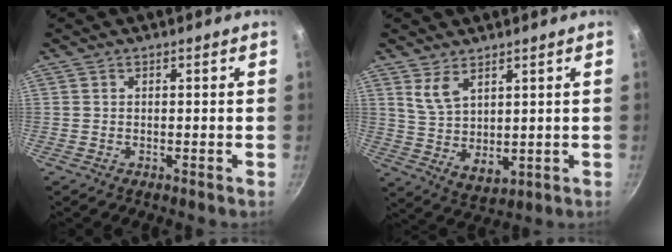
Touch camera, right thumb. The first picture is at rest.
{"total": 7.1, "force": [3.9, 3.4, 4.9], "torque": [-0.079, -0.038, 0.087]}